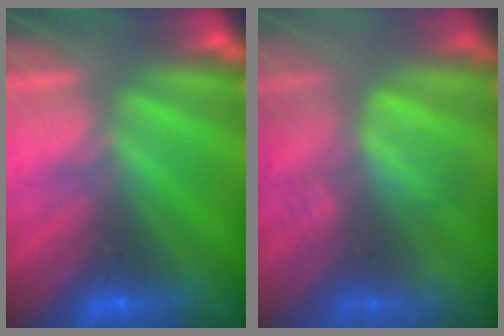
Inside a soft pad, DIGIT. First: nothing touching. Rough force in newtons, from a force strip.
{"total": 4.7}